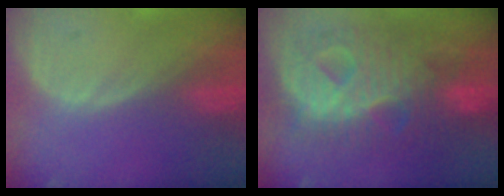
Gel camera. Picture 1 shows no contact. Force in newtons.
{"total": 12.6, "press": 12.6, "slide": 1.2}